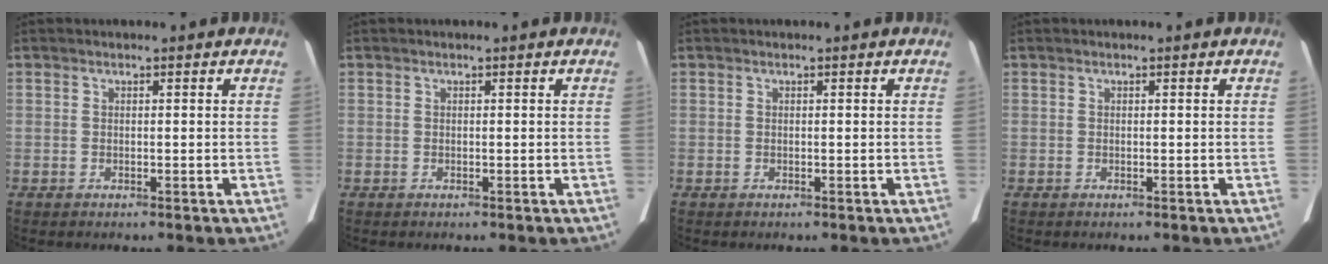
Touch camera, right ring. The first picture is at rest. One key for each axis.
{"total": 0.0}
{"total": 0.0}
{"total": 0.0}